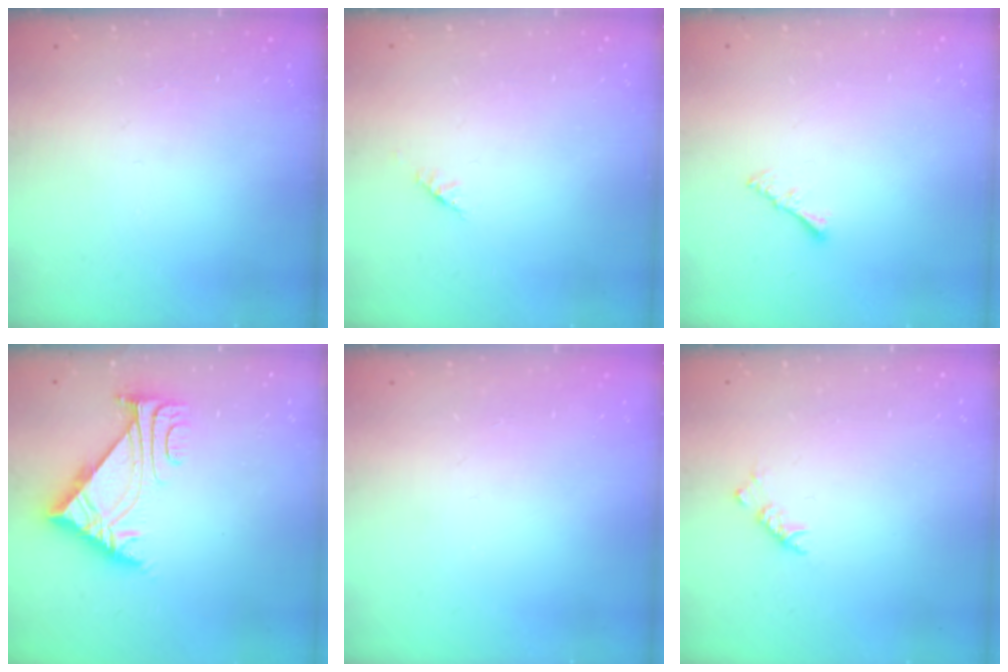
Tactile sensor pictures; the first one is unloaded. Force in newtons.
{"total": 1.4, "press": 1.3, "slide": 0.5}
{"total": 1.6, "press": 1.5, "slide": 0.5}
{"total": 7.2, "press": 7.2, "slide": 1.1}
{"total": 0.0}
{"total": 3.8, "press": 3.7, "slide": 0.8}